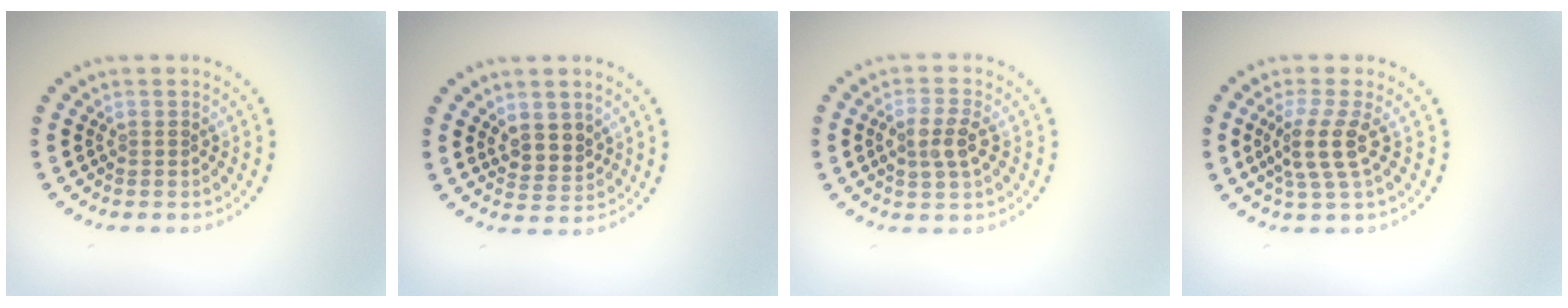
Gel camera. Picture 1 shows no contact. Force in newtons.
{"total": 2.4, "press": 2.2, "slide": 1.1}
{"total": 2.7, "press": 2.6, "slide": 0.8}
{"total": 3.3, "press": 2.6, "slide": 2.0}